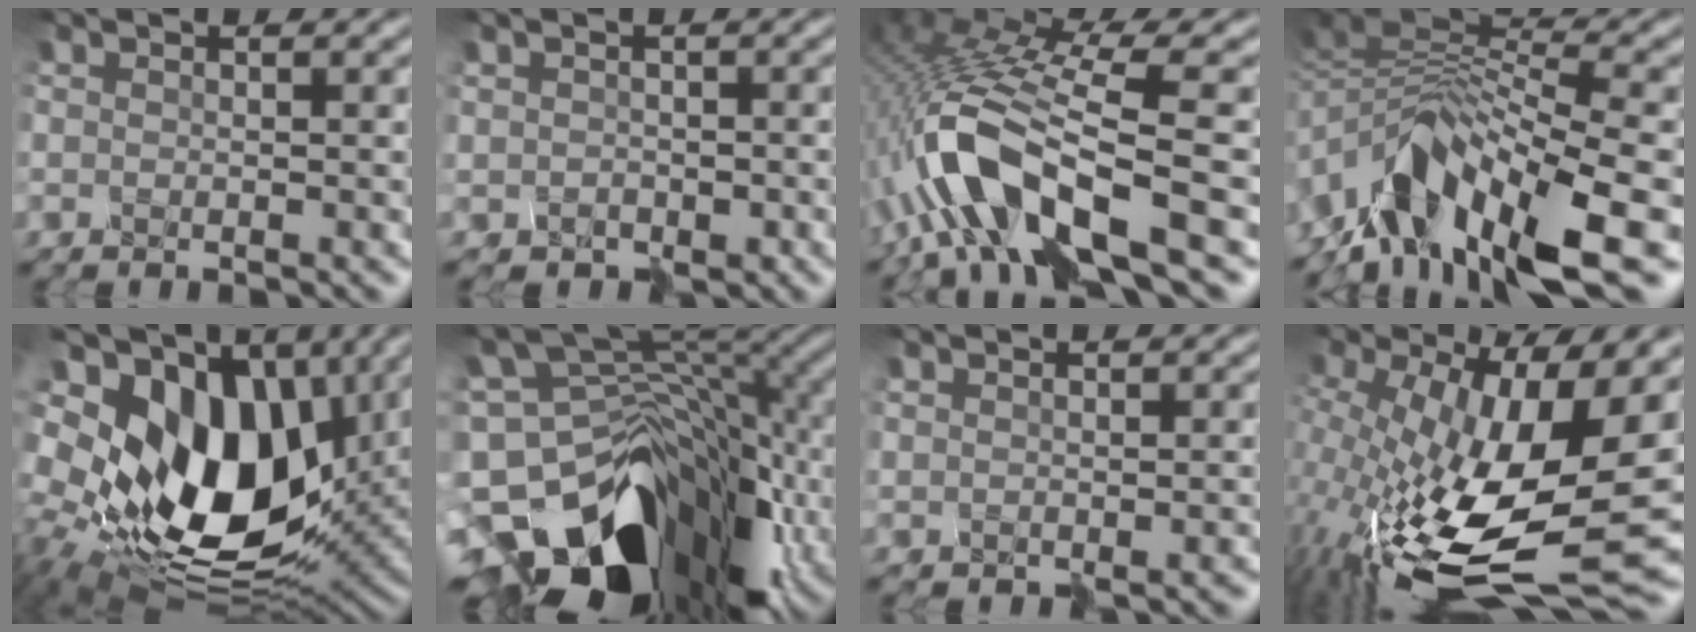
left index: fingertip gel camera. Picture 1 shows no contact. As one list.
[{"total": 1.9, "force": [-0.4, 1.9, 0.0], "torque": [0.007, -0.003, -0.011]}, {"total": 8.5, "force": [-3.3, 2.7, 7.3], "torque": [-0.154, 0.025, -0.074]}, {"total": 7.2, "force": [-3.6, 3.5, 5.1], "torque": [-0.099, 0.011, -0.073]}, {"total": 17.7, "force": [5.3, 11.7, 12.2], "torque": [-0.247, 0.024, 0.089]}, {"total": 14.2, "force": [-7.8, 9.5, 7.2], "torque": [-0.138, -0.008, -0.125]}, {"total": 1.4, "force": [0.0, 1.4, 0.4], "torque": [0.011, -0.003, 0.000]}, {"total": 14.4, "force": [-1.9, 6.6, 12.7], "torque": [-0.256, -0.029, -0.032]}]